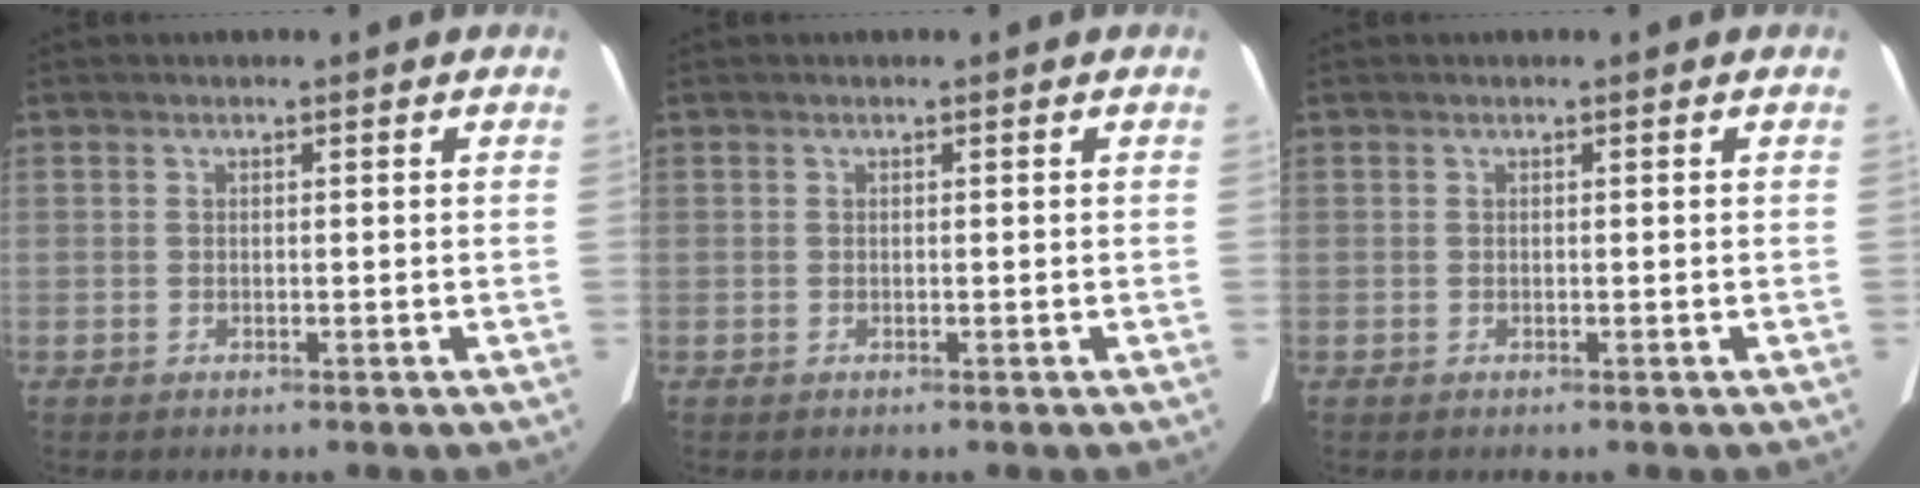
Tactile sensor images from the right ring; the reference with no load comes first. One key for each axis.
{"total": 0.0}
{"total": 0.0}